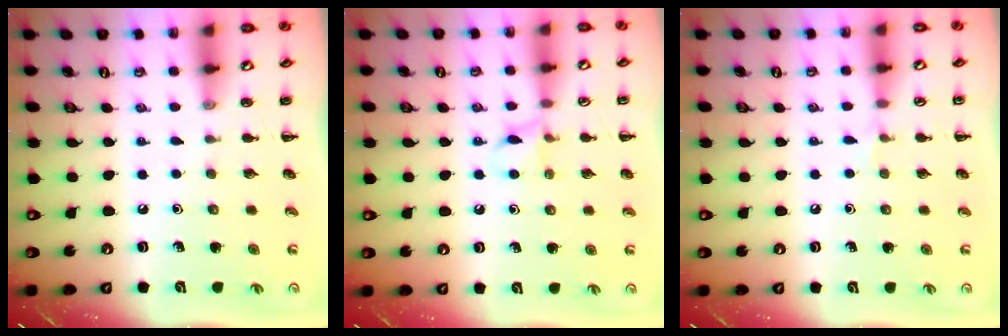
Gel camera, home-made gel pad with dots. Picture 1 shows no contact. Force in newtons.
{"total": 7.2, "press": 7.0, "slide": 1.8}
{"total": 3.4, "press": 3.1, "slide": 1.3}